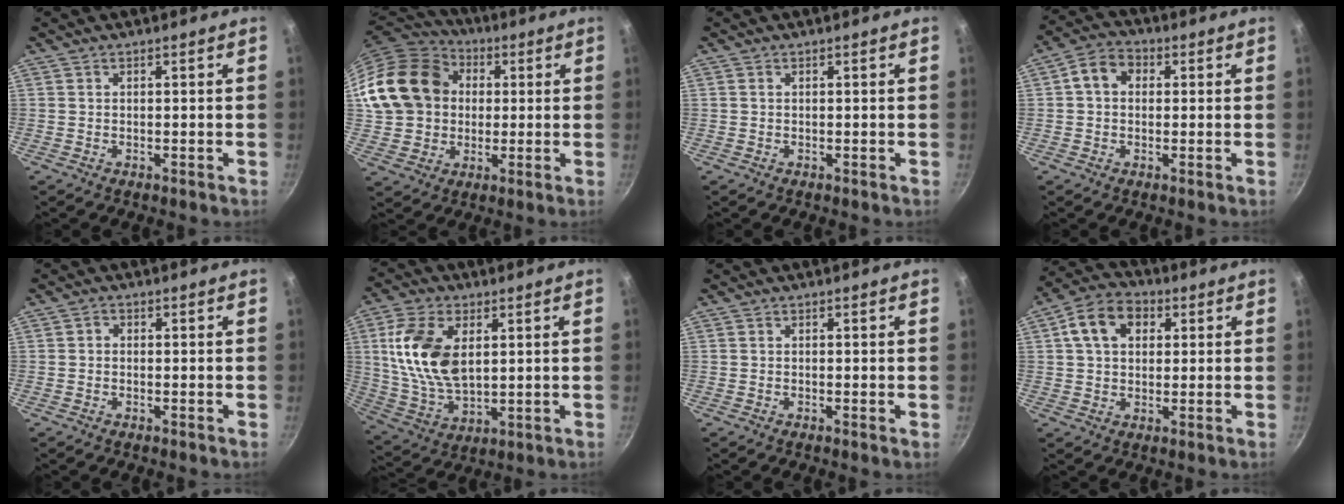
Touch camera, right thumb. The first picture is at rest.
{"total": 19.0, "force": [3.5, 15.7, 10.1], "torque": [-0.168, 0.031, 0.065]}
{"total": 0.0}
{"total": 6.3, "force": [1.0, 5.0, 3.7], "torque": [-0.046, 0.016, 0.002]}
{"total": 1.2, "force": [-0.2, 1.0, 0.6], "torque": [-0.008, 0.006, -0.005]}
{"total": 15.4, "force": [3.7, 9.0, 11.9], "torque": [-0.217, -0.014, 0.081]}
{"total": 0.0}
{"total": 10.1, "force": [2.9, 7.3, 6.3], "torque": [-0.086, 0.014, 0.035]}